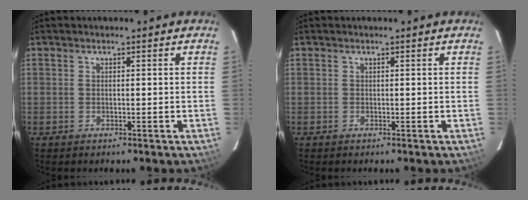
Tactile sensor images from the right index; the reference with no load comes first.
{"total": 0.0}